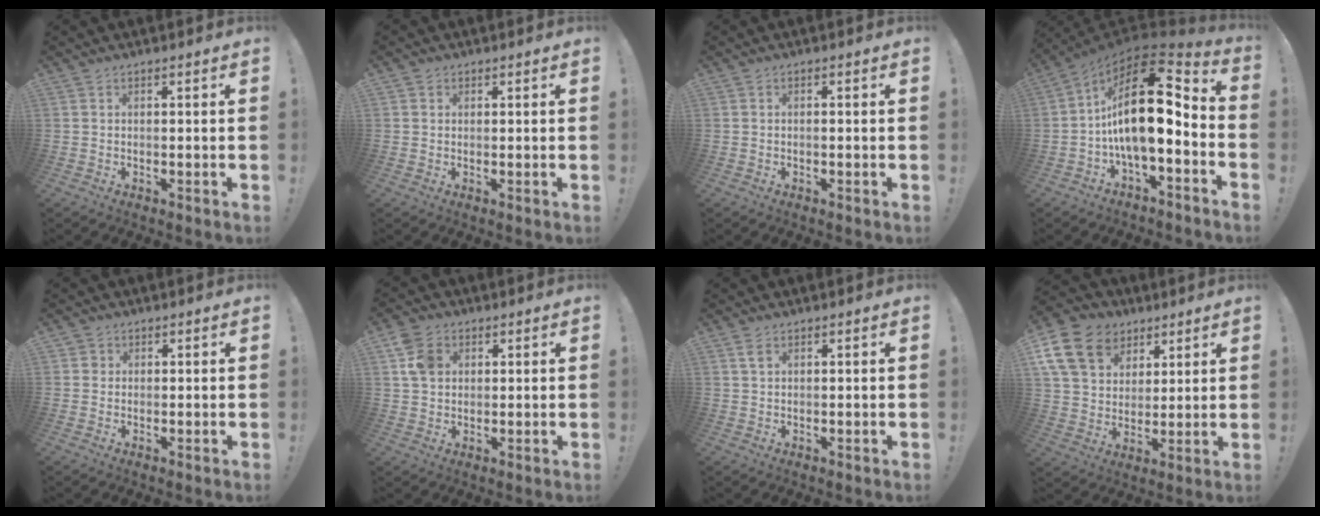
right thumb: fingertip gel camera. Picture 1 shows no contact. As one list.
[{"total": 1.3, "force": [0.5, 1.2, 0.3], "torque": [-0.004, 0.001, 0.009]}, {"total": 0.6, "force": [-0.5, -0.2, 0.4], "torque": [-0.006, -0.001, -0.009]}, {"total": 21.0, "force": [1.3, 9.7, 18.6], "torque": [-0.321, 0.000, 0.028]}, {"total": 1.8, "force": [0.4, 1.7, 0.4], "torque": [-0.007, 0.004, 0.007]}, {"total": 7.7, "force": [2.3, 6.1, 4.2], "torque": [-0.078, 0.007, 0.047]}, {"total": 2.0, "force": [1.1, 1.0, 1.4], "torque": [-0.022, -0.003, 0.019]}, {"total": 16.6, "force": [7.7, 12.5, 7.7], "torque": [-0.120, -0.033, 0.156]}]